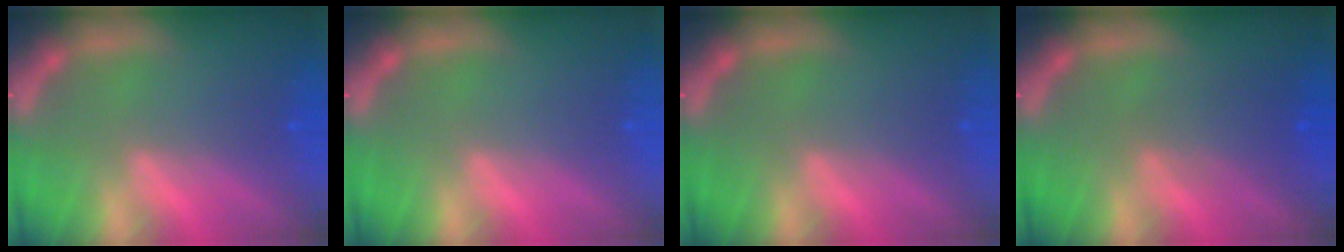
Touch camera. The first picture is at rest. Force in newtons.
{"total": 0.0}
{"total": 0.0}
{"total": 3.1}